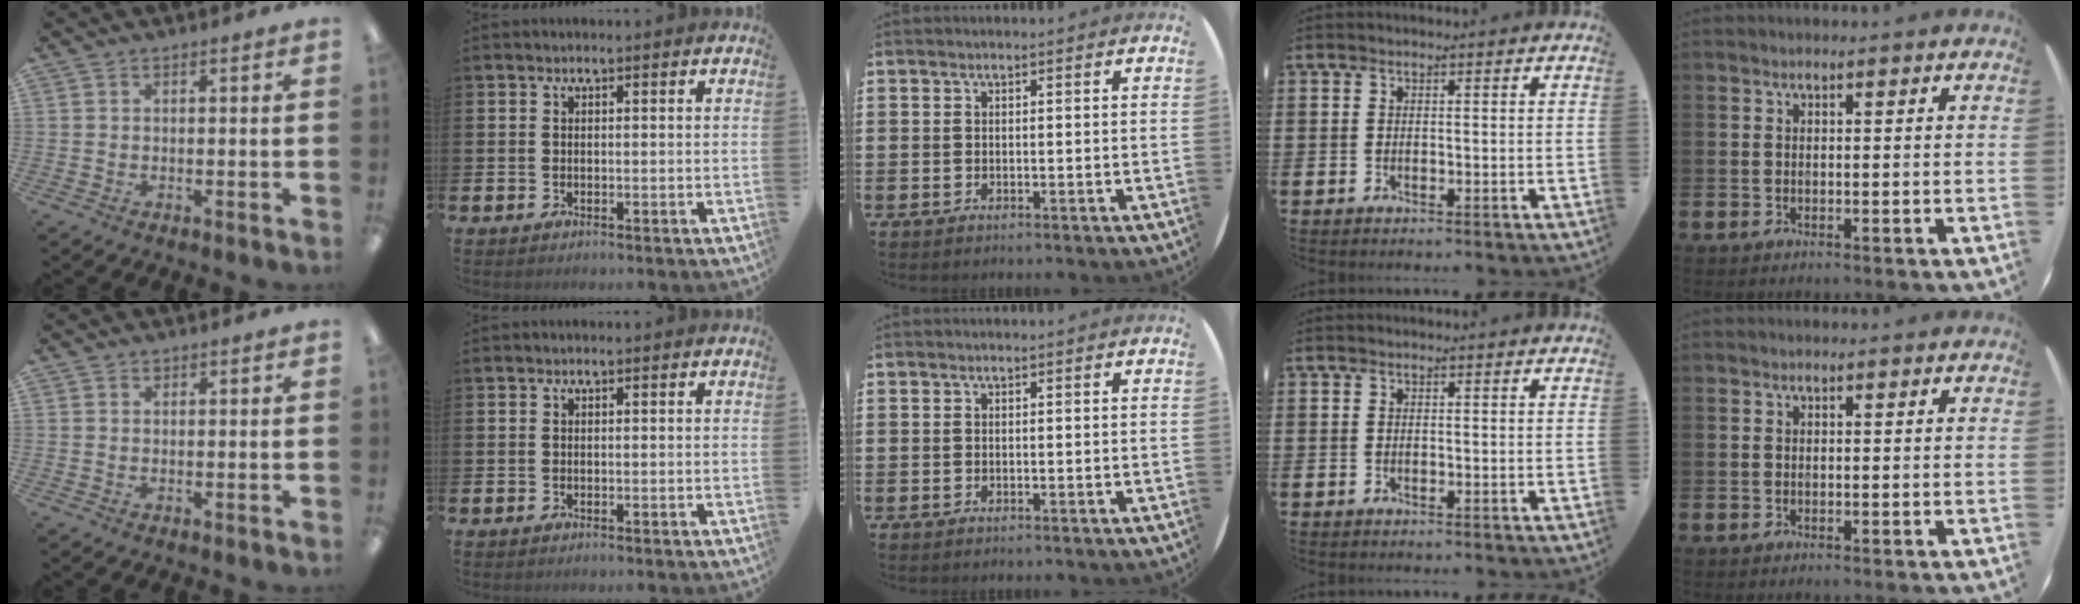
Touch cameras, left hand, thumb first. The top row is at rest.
{"thumb": {"total": 0.5, "force": [0.4, 0.3, 0.1], "torque": [-0.002, 0.001, 0.008]}}